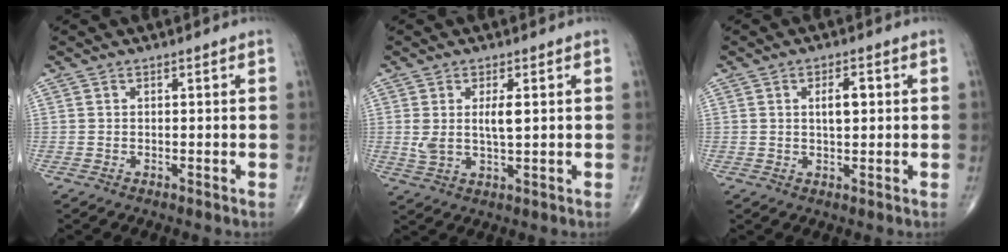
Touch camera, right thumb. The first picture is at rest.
{"total": 5.5, "force": [1.1, 2.0, 5.0], "torque": [-0.101, -0.007, 0.024]}
{"total": 3.8, "force": [0.7, 1.7, 3.3], "torque": [-0.052, 0.001, 0.012]}